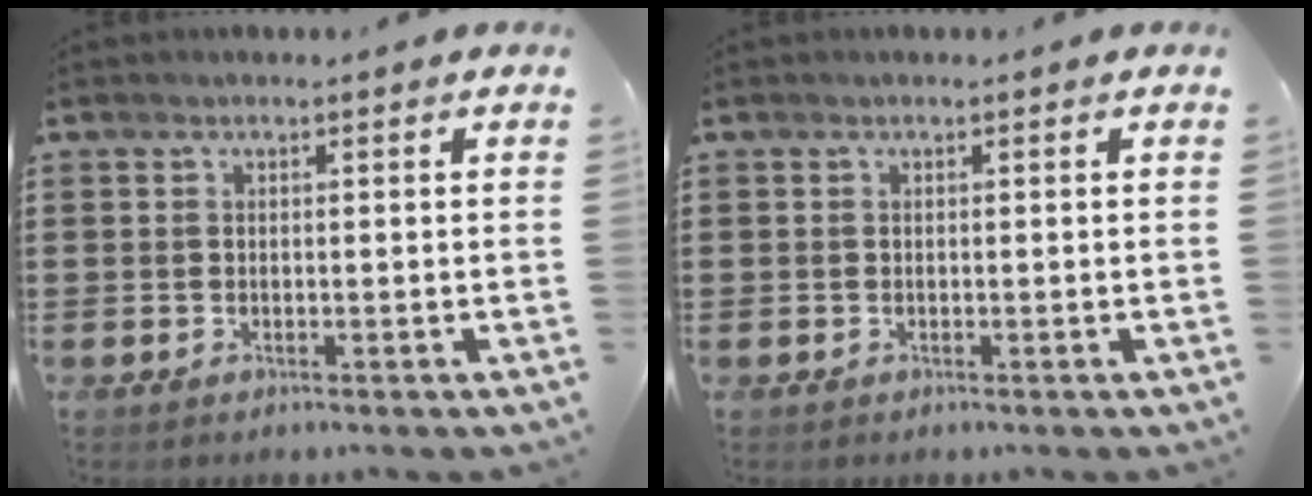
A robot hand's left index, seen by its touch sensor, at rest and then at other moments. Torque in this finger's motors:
{"motor_torque": [0.00, 0.00, 0.00, -0.01]}